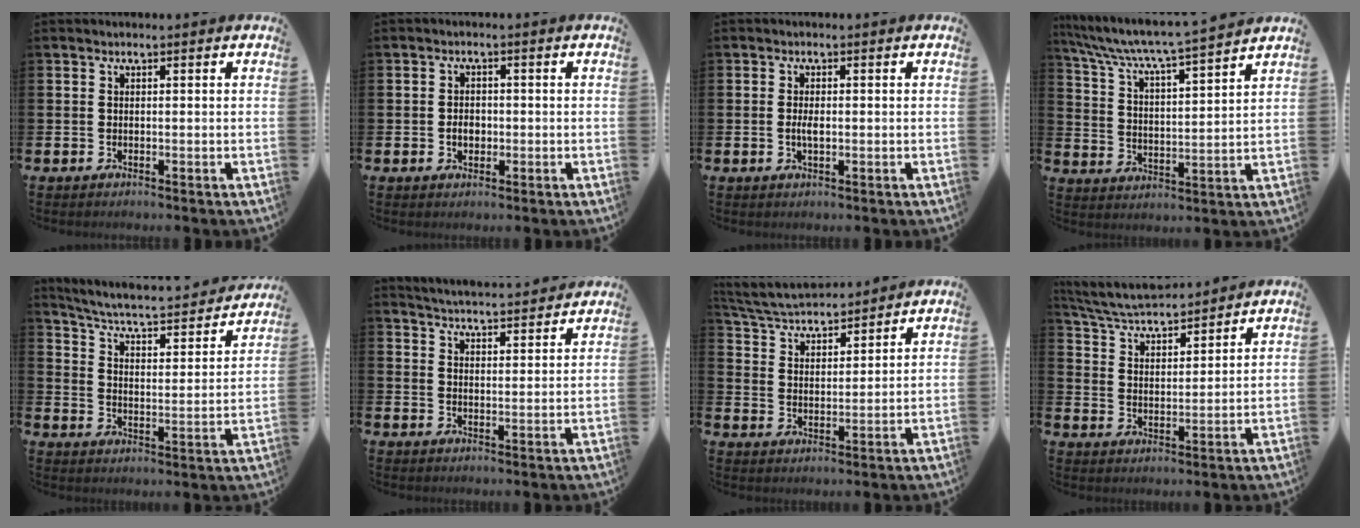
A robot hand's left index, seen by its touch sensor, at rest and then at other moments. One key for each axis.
{"total": 2.3, "fx": -0.4, "fy": 1.7, "fz": 1.5, "tx": -0.011, "ty": -0.001, "tz": -0.014}
{"total": 1.9, "fx": -0.1, "fy": 0.8, "fz": 1.7, "tx": -0.031, "ty": 0.001, "tz": -0.003}
{"total": 6.9, "fx": 6.5, "fy": -0.1, "fz": 2.4, "tx": -0.078, "ty": -0.053, "tz": 0.106}
{"total": 5.5, "fx": 5.0, "fy": 0.9, "fz": 2.2, "tx": -0.069, "ty": -0.040, "tz": 0.076}
{"total": 4.9, "fx": 4.9, "fy": 0.2, "fz": 0.2, "tx": -0.015, "ty": -0.036, "tz": 0.086}
{"total": 5.2, "fx": 5.1, "fy": 0.8, "fz": 0.8, "tx": -0.043, "ty": -0.033, "tz": 0.089}
{"total": 5.6, "fx": 5.4, "fy": 0.6, "fz": 1.3, "tx": -0.053, "ty": -0.033, "tz": 0.095}